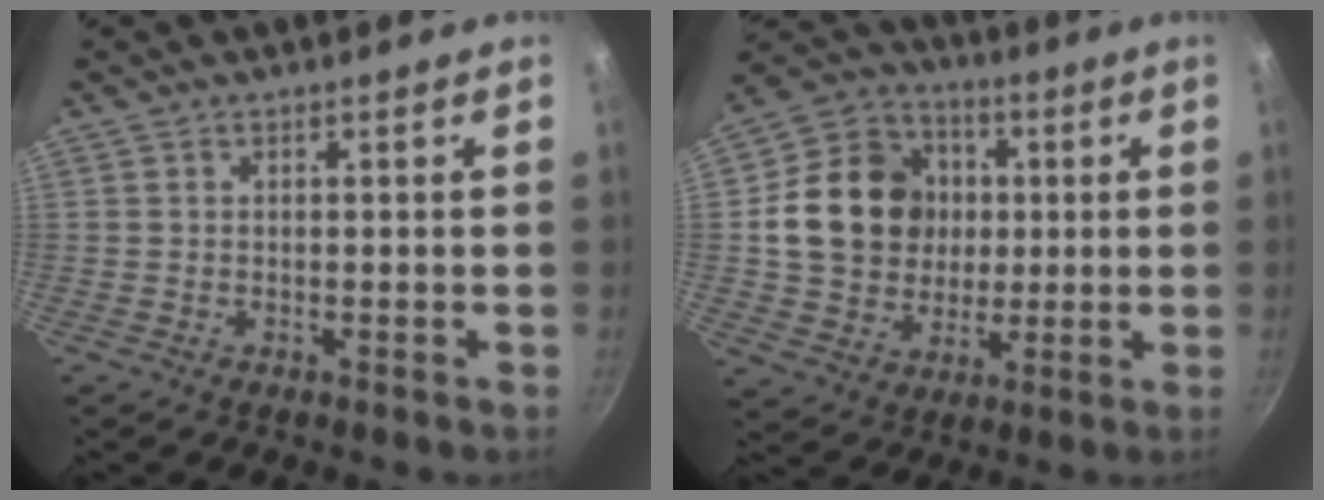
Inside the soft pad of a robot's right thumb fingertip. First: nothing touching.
{"total": 18.0, "force": [1.8, 15.4, 9.1], "torque": [-0.136, 0.019, 0.030]}